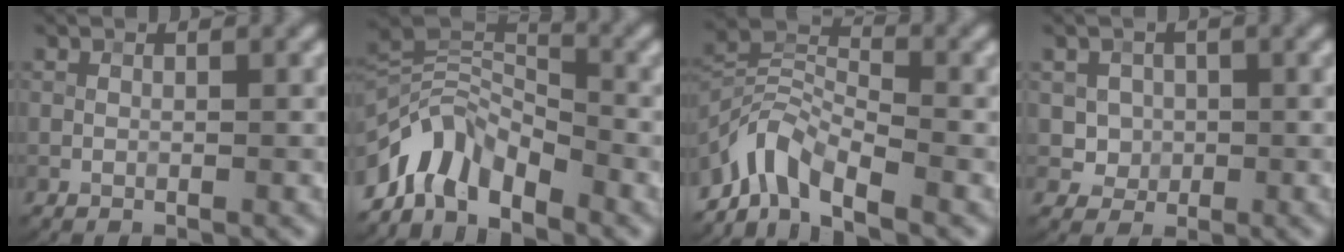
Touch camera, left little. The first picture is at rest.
{"total": 5.9, "force": [-4.0, 2.7, 3.3], "torque": [-0.048, 0.001, -0.088]}
{"total": 6.1, "force": [-4.7, 2.0, 3.3], "torque": [-0.053, 0.002, -0.104]}
{"total": 2.8, "force": [0.6, 2.6, 0.9], "torque": [-0.007, -0.004, 0.019]}